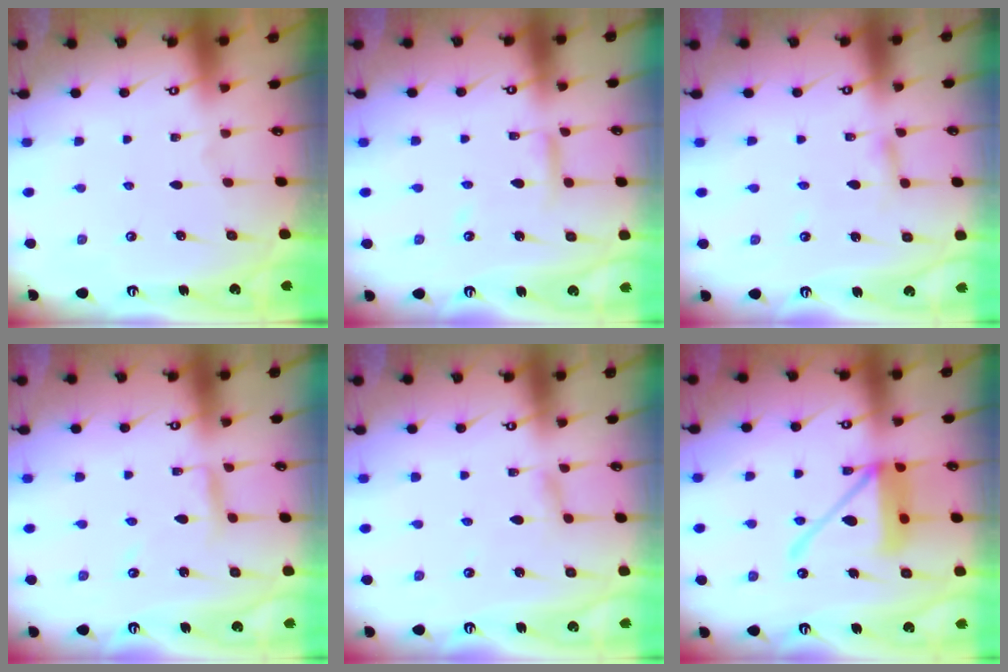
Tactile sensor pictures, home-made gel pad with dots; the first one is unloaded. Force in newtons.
{"total": 6.9, "press": 6.9, "slide": 0.6}
{"total": 2.5, "press": 2.5, "slide": 0.2}
{"total": 4.7, "press": 4.6, "slide": 0.4}
{"total": 2.4, "press": 2.4, "slide": 0.3}
{"total": 14.5, "press": 14.4, "slide": 1.9}